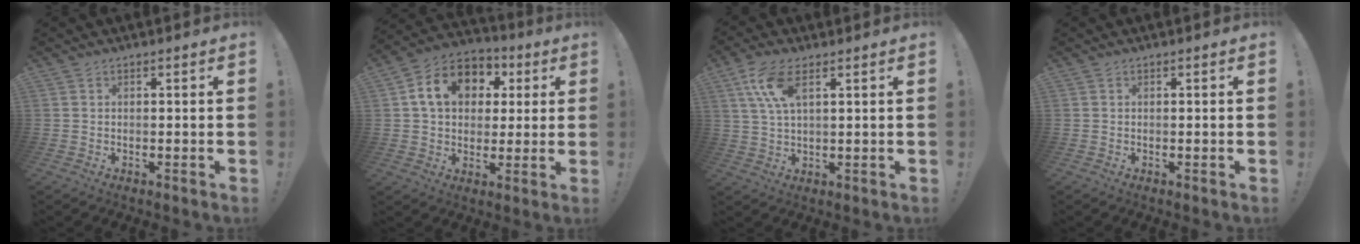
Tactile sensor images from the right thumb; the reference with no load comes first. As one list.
[{"total": 14.4, "force": [4.3, 11.3, 7.8], "torque": [-0.112, -0.001, 0.085]}, {"total": 8.9, "force": [4.3, 3.6, 7.0], "torque": [-0.129, -0.009, 0.077]}, {"total": 0.0}]